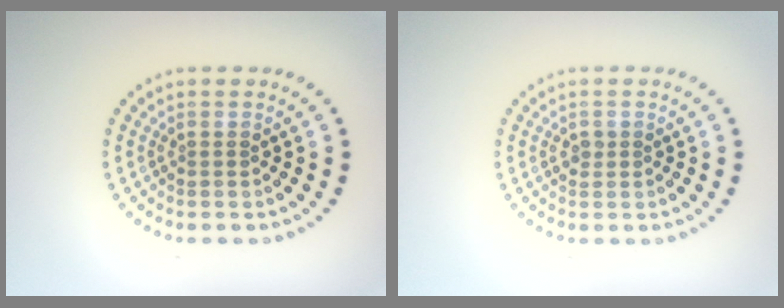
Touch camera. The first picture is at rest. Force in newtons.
{"total": 0.9, "press": 0.9, "slide": 0.0}